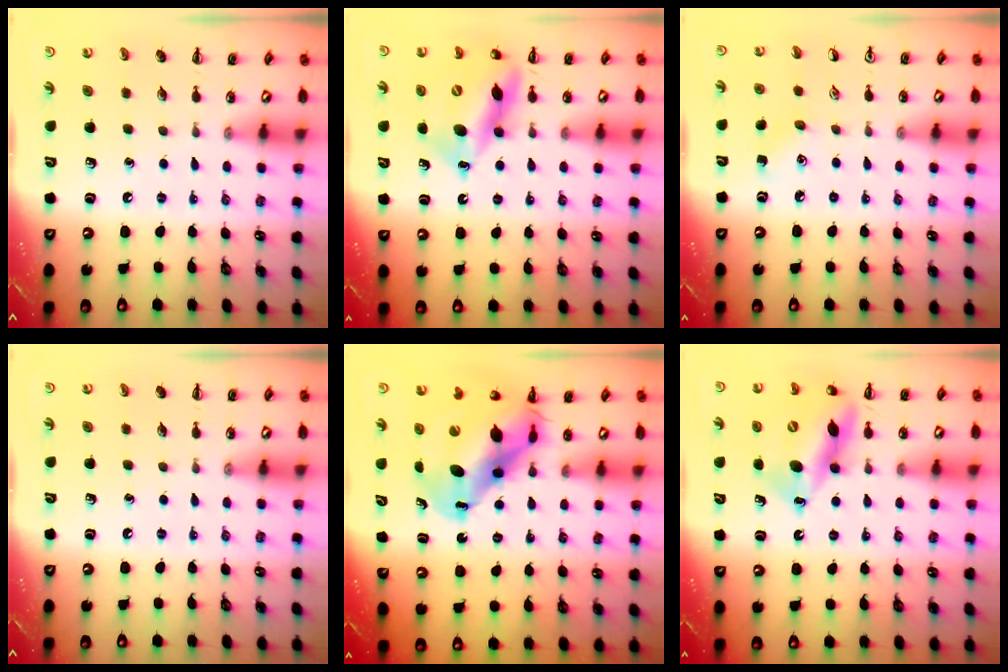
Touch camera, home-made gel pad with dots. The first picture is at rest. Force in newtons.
{"total": 14.1, "press": 13.5, "slide": 3.9}
{"total": 4.4, "press": 4.2, "slide": 1.2}
{"total": 0.0}
{"total": 13.4, "press": 12.9, "slide": 3.6}
{"total": 14.1, "press": 13.5, "slide": 3.9}